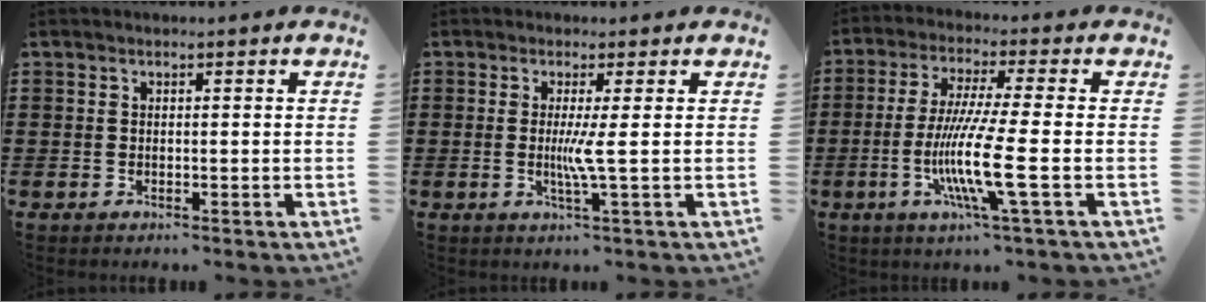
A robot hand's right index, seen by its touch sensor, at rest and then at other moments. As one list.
[{"total": 3.7, "force": [-0.1, -0.6, 3.7], "torque": [-0.066, -0.012, -0.006]}, {"total": 11.2, "force": [-3.0, 0.0, 10.8], "torque": [-0.226, -0.021, -0.064]}]